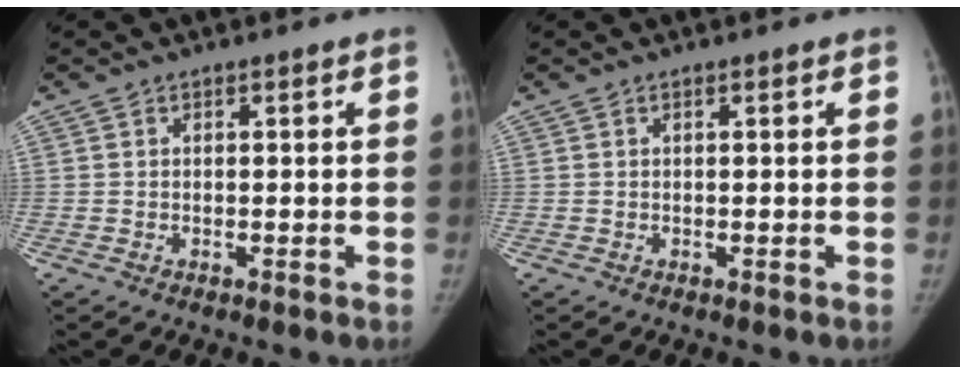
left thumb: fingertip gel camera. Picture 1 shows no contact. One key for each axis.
{"total": 0.0}